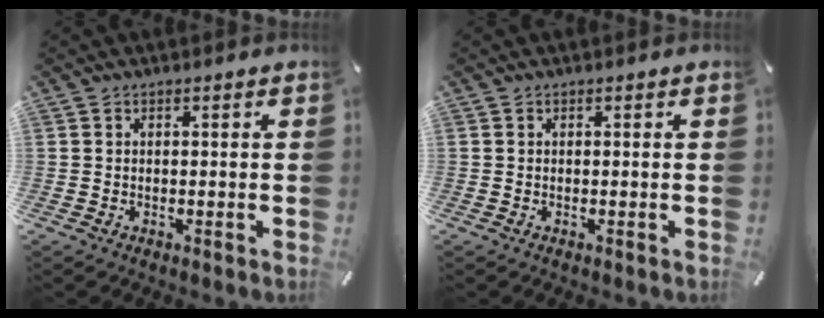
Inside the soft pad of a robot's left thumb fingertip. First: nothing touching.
{"total": 0.0}